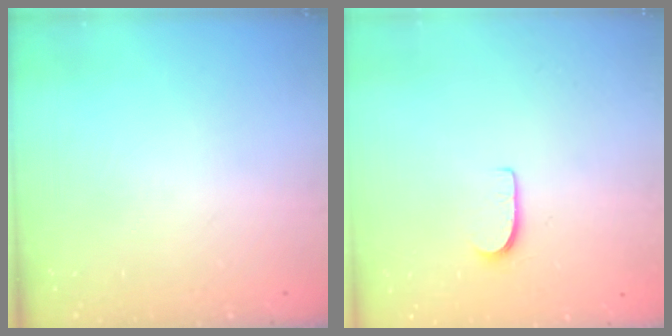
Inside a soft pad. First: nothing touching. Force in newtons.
{"total": 5.1, "press": 5.1, "slide": 0.5}